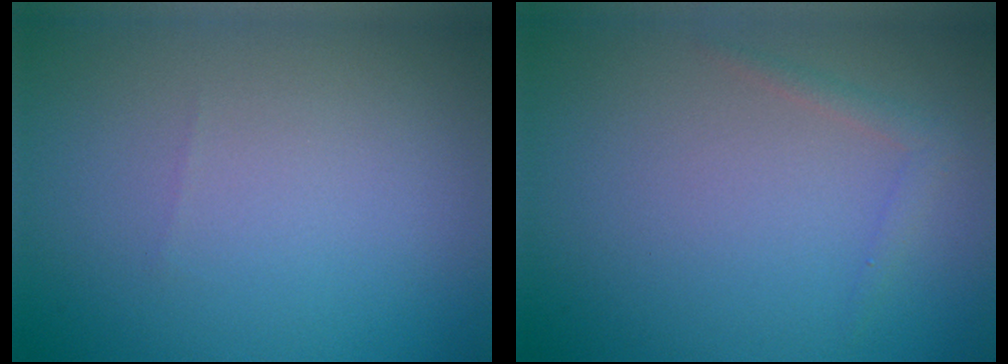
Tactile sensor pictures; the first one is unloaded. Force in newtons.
{"total": 1.1, "press": 1.1, "slide": 0.1}